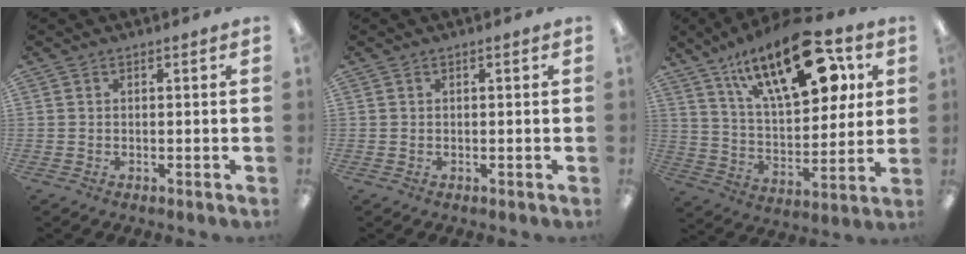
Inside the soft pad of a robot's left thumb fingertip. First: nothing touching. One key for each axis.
{"total": 0.0}
{"total": 24.0, "fx": 13.4, "fy": 10.6, "fz": 16.8, "tx": -0.255, "ty": -0.059, "tz": 0.223}